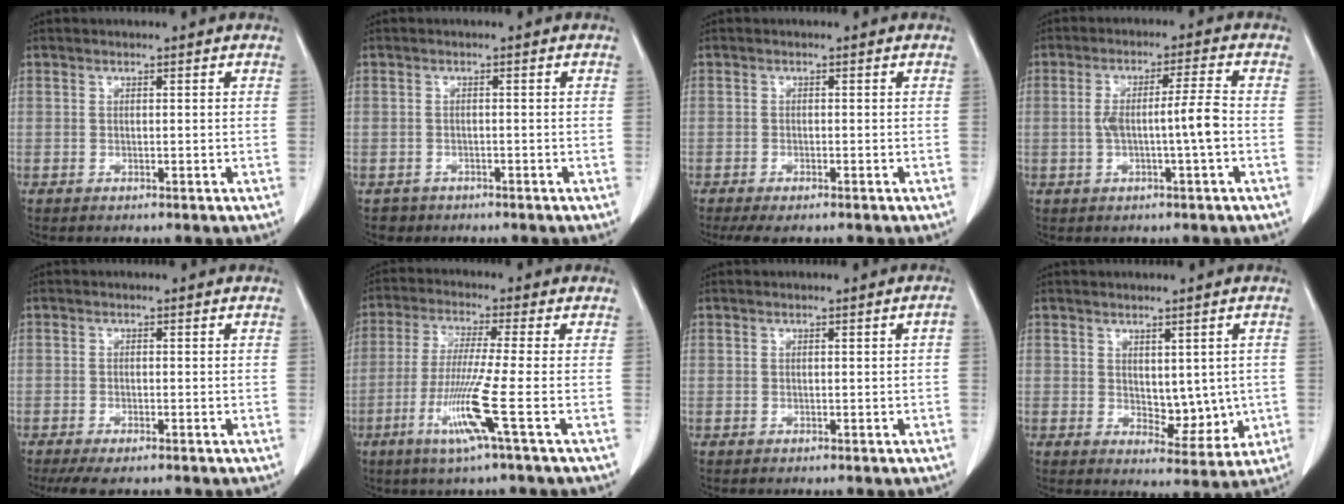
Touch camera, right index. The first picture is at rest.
{"total": 1.8, "force": [-1.0, 1.5, -0.3], "torque": [0.000, 0.008, -0.017]}
{"total": 3.5, "force": [-2.7, 0.9, 2.1], "torque": [-0.030, -0.009, -0.037]}
{"total": 6.3, "force": [-1.1, -0.2, 6.2], "torque": [-0.115, 0.012, -0.016]}
{"total": 4.1, "force": [-3.0, 1.0, 2.5], "torque": [-0.038, -0.009, -0.044]}
{"total": 9.2, "force": [-3.5, -1.7, 8.3], "torque": [-0.165, -0.027, -0.076]}
{"total": 0.8, "force": [-0.1, 0.1, 0.8], "torque": [-0.005, 0.002, 0.000]}
{"total": 6.0, "force": [0.2, 3.3, 5.0], "torque": [-0.058, -0.009, 0.017]}